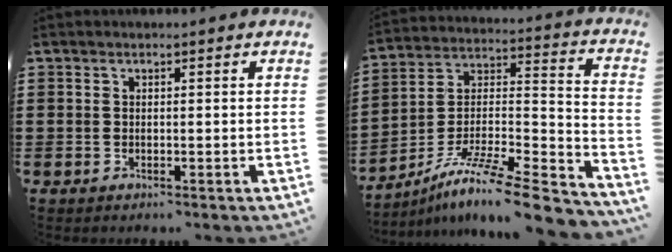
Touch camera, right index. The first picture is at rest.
{"total": 10.8, "force": [-8.2, 1.0, 7.0], "torque": [-0.118, 0.005, -0.157]}